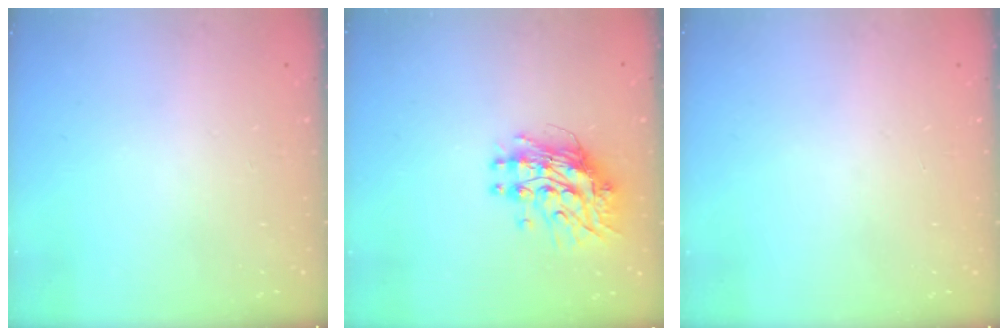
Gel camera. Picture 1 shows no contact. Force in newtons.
{"total": 11.4, "press": 11.3, "slide": 1.0}
{"total": 0.0}